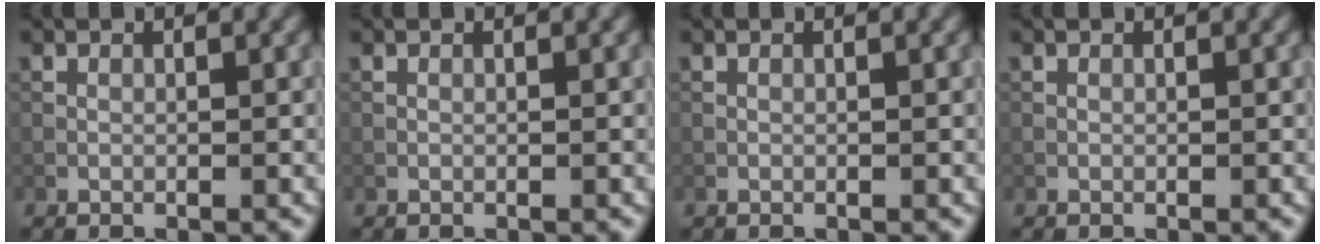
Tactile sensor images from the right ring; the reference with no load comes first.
{"total": 0.0}
{"total": 0.0}
{"total": 0.0}